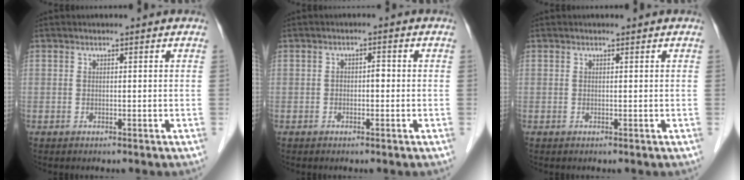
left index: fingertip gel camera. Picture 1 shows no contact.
{"total": 1.4, "force": [-0.3, 0.7, 1.2], "torque": [-0.013, 0.008, -0.008]}
{"total": 0.0}